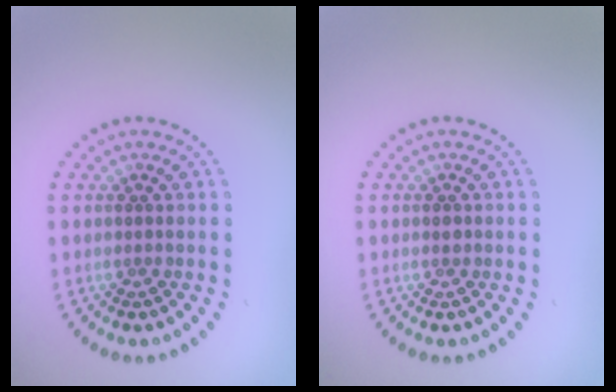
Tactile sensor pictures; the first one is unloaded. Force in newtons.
{"total": 0.8, "press": 0.8, "slide": 0.1}